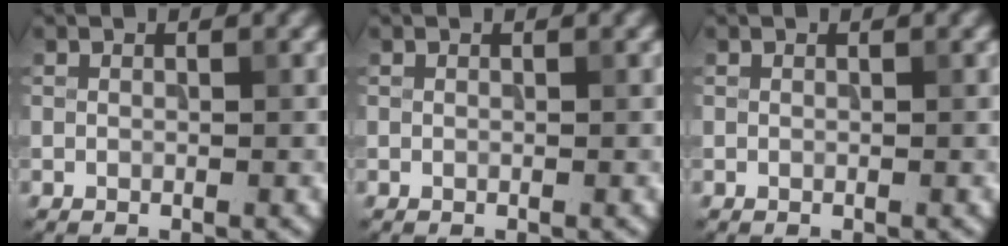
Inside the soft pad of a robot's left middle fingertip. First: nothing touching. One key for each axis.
{"total": 0.0}
{"total": 0.0}